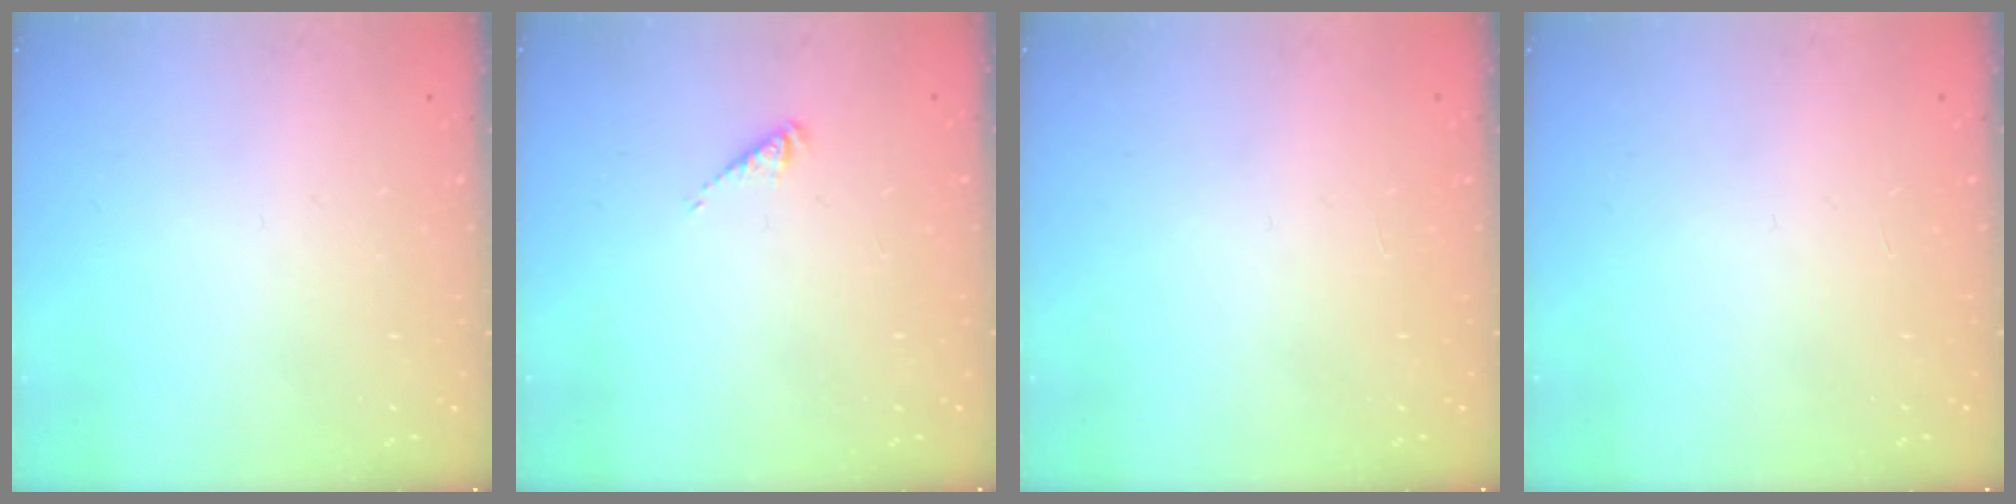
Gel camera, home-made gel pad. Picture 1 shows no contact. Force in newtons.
{"total": 1.1, "press": 1.0, "slide": 0.3}
{"total": 0.0}
{"total": 0.0}